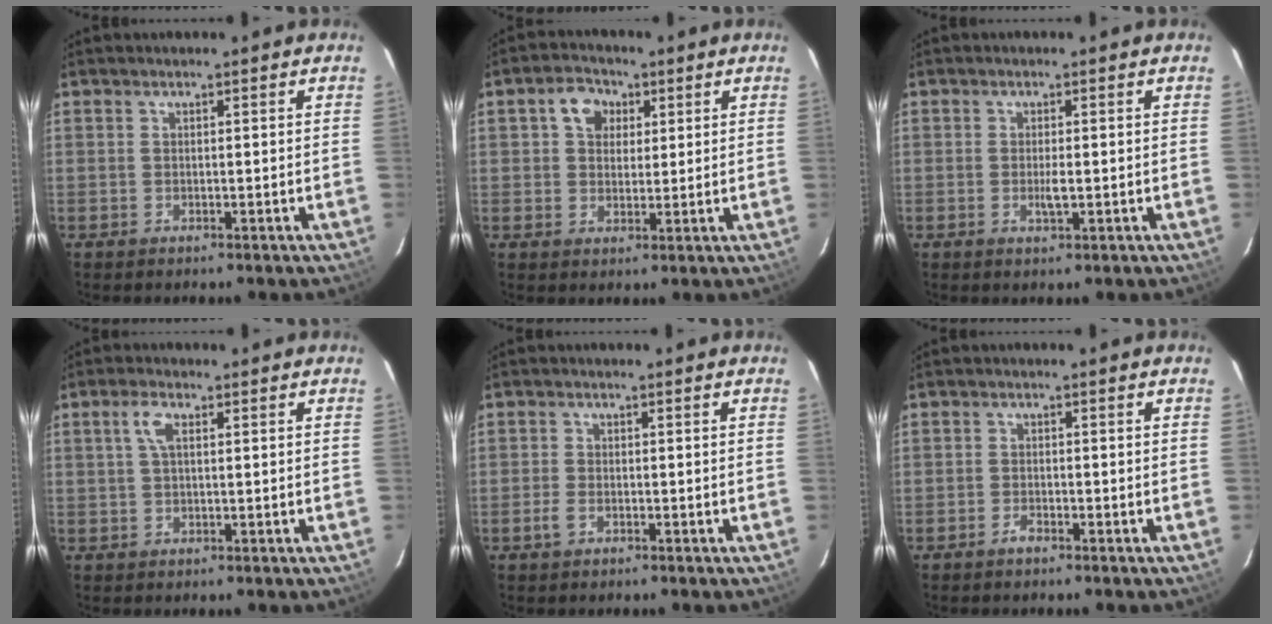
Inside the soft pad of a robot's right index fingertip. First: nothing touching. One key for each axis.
{"total": 5.7, "fx": 2.0, "fy": 4.5, "fz": 2.7, "tx": -0.042, "ty": 0.020, "tz": 0.034}
{"total": 1.9, "fx": -0.4, "fy": 0.4, "fz": 1.8, "tx": -0.034, "ty": -0.005, "tz": -0.005}
{"total": 3.1, "fx": 0.9, "fy": 1.3, "fz": 2.7, "tx": -0.057, "ty": 0.009, "tz": 0.017}
{"total": 2.1, "fx": -1.2, "fy": 1.2, "fz": 1.3, "tx": -0.032, "ty": 0.000, "tz": -0.024}
{"total": 1.5, "fx": -1.3, "fy": 0.5, "fz": 0.6, "tx": -0.014, "ty": 0.001, "tz": -0.027}